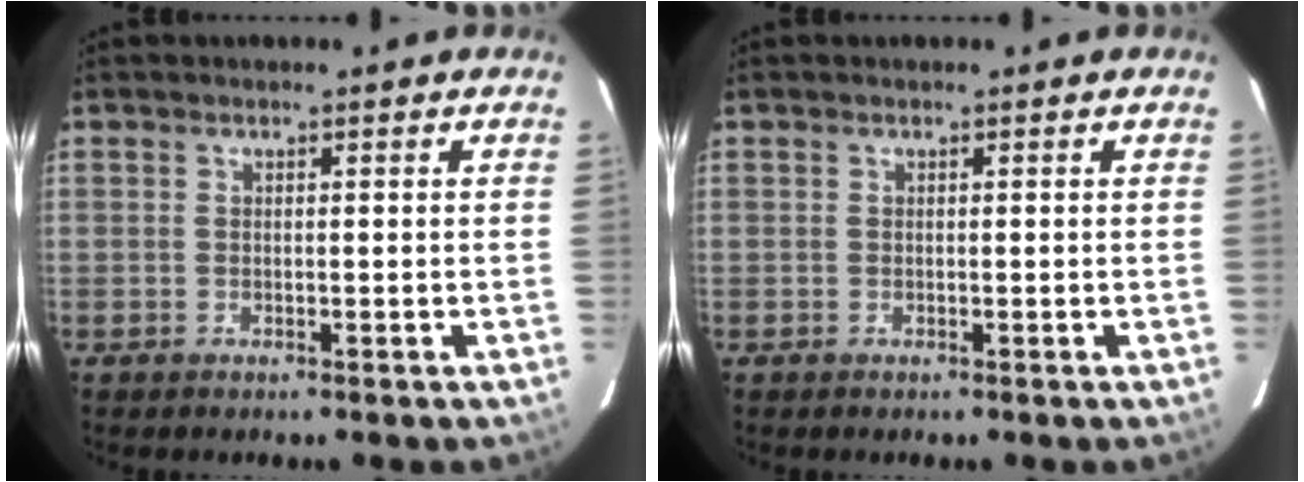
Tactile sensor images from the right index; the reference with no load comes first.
{"total": 0.0}